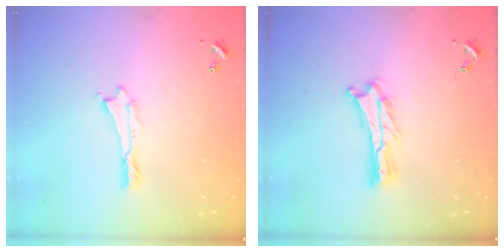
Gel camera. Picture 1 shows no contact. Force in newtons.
{"total": 1.3, "press": 1.3, "slide": 0.3}